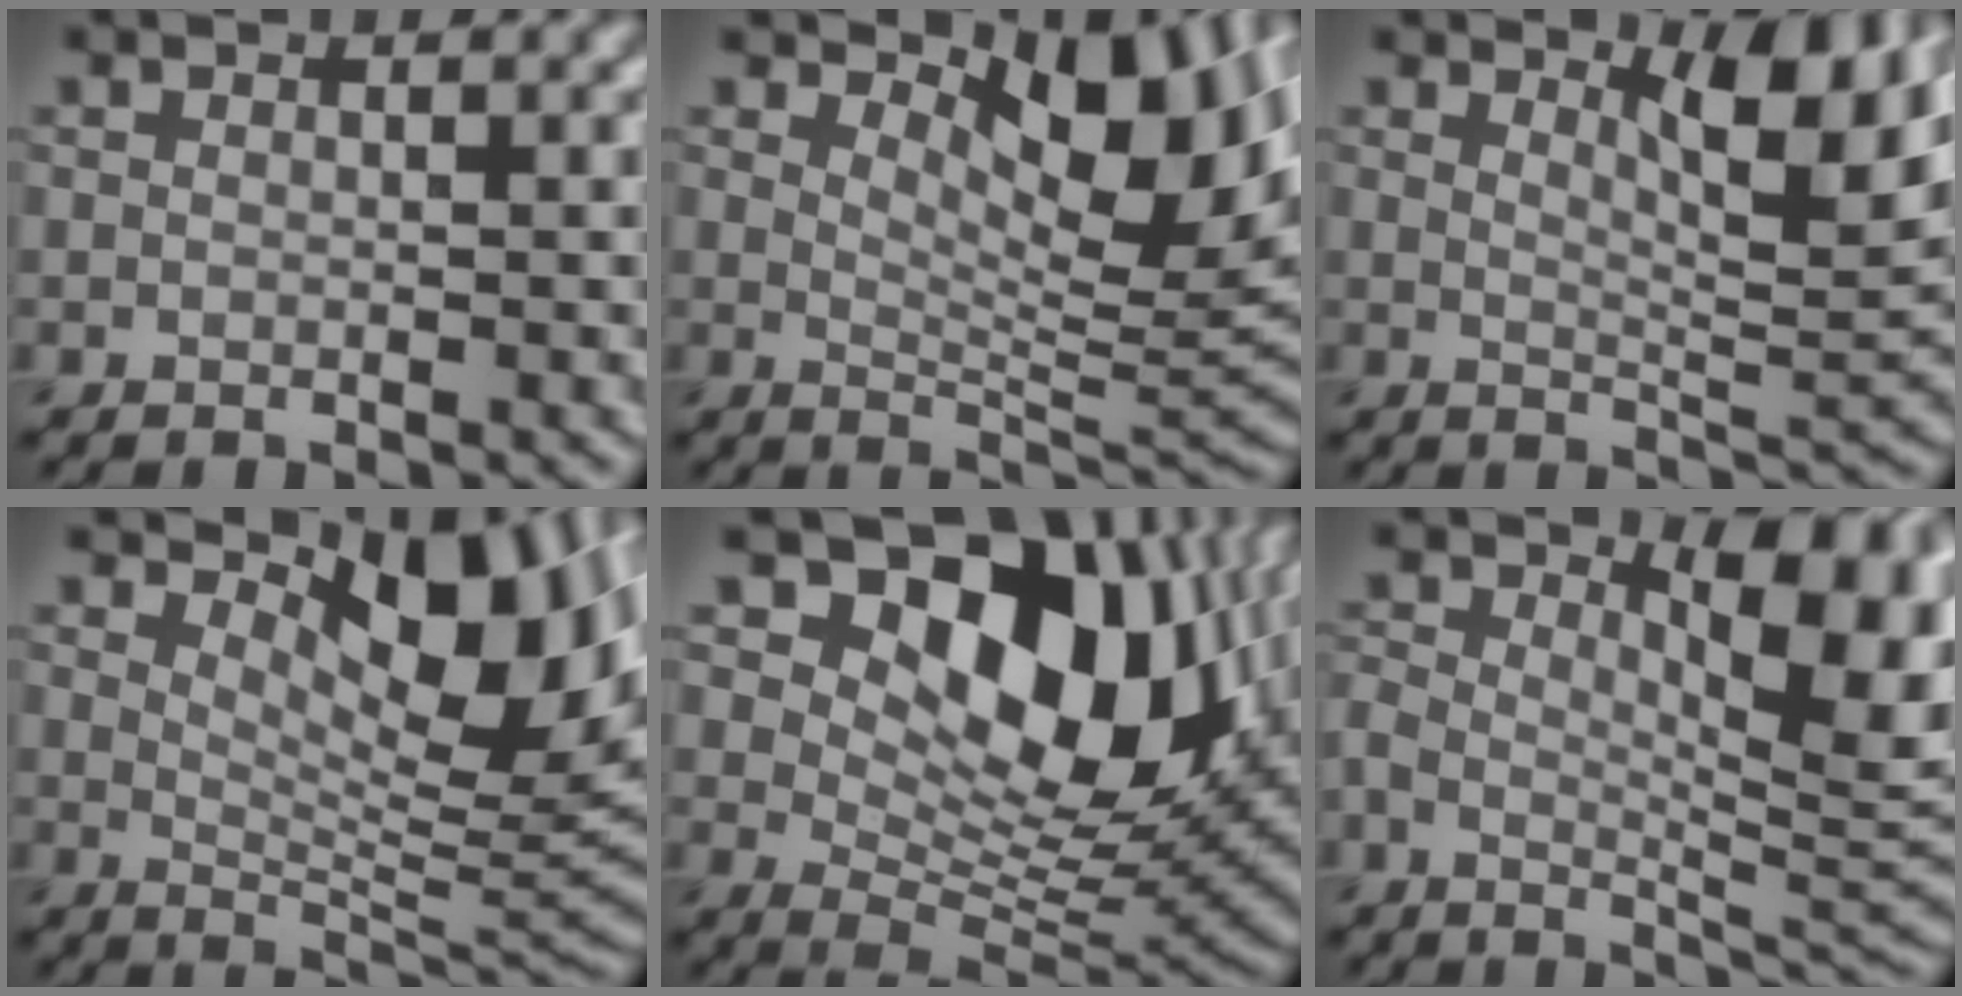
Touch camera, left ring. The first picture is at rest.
{"total": 9.4, "force": [3.9, 4.0, 7.6], "torque": [-0.110, -0.007, 0.067]}
{"total": 6.1, "force": [3.4, 1.5, 4.8], "torque": [-0.071, -0.003, 0.056]}
{"total": 10.5, "force": [4.3, 4.5, 8.5], "torque": [-0.124, -0.004, 0.075]}
{"total": 13.7, "force": [5.4, 8.1, 9.6], "torque": [-0.141, -0.003, 0.094]}
{"total": 9.5, "force": [1.7, 4.2, 8.4], "torque": [-0.133, -0.005, 0.027]}